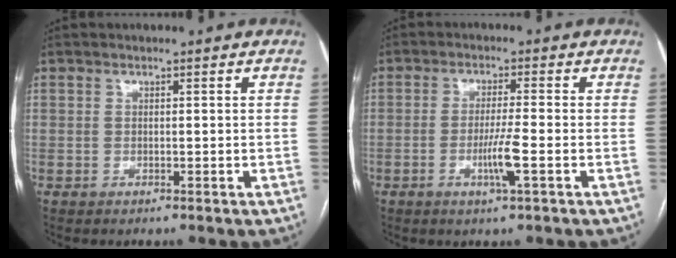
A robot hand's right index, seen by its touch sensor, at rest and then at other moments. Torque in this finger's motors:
{"motor_torque": [0.93, 0.08, 0.50, 0.12]}